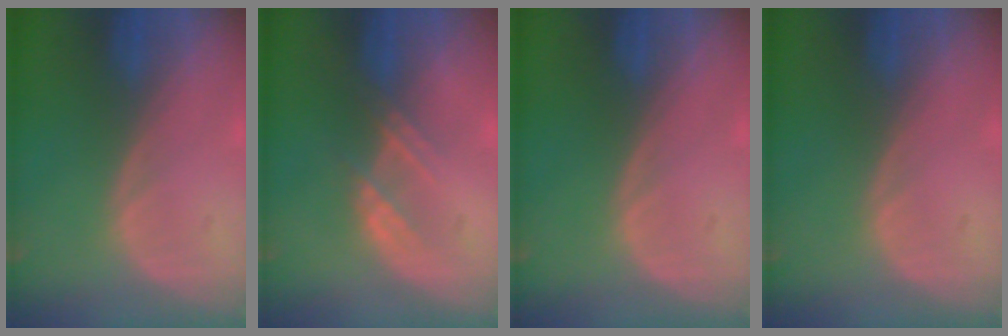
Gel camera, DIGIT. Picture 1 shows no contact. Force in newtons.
{"total": 2.7, "press": 2.7, "slide": 0.3}
{"total": 0.0}
{"total": 0.0}